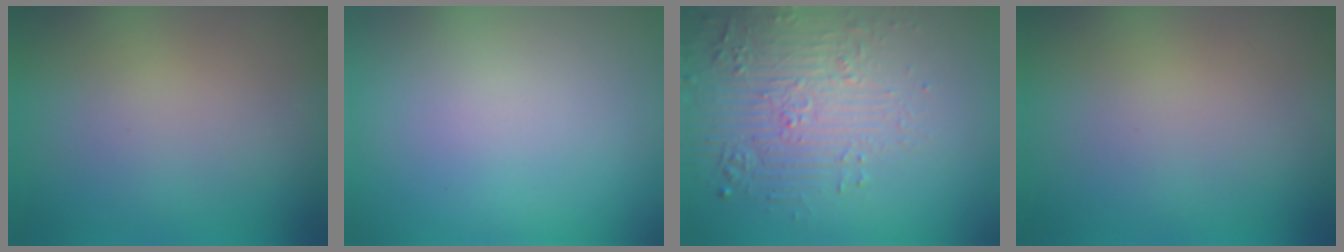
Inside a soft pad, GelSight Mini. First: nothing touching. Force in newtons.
{"total": 0.0}
{"total": 5.4, "press": 3.8, "slide": 3.8}
{"total": 0.0}